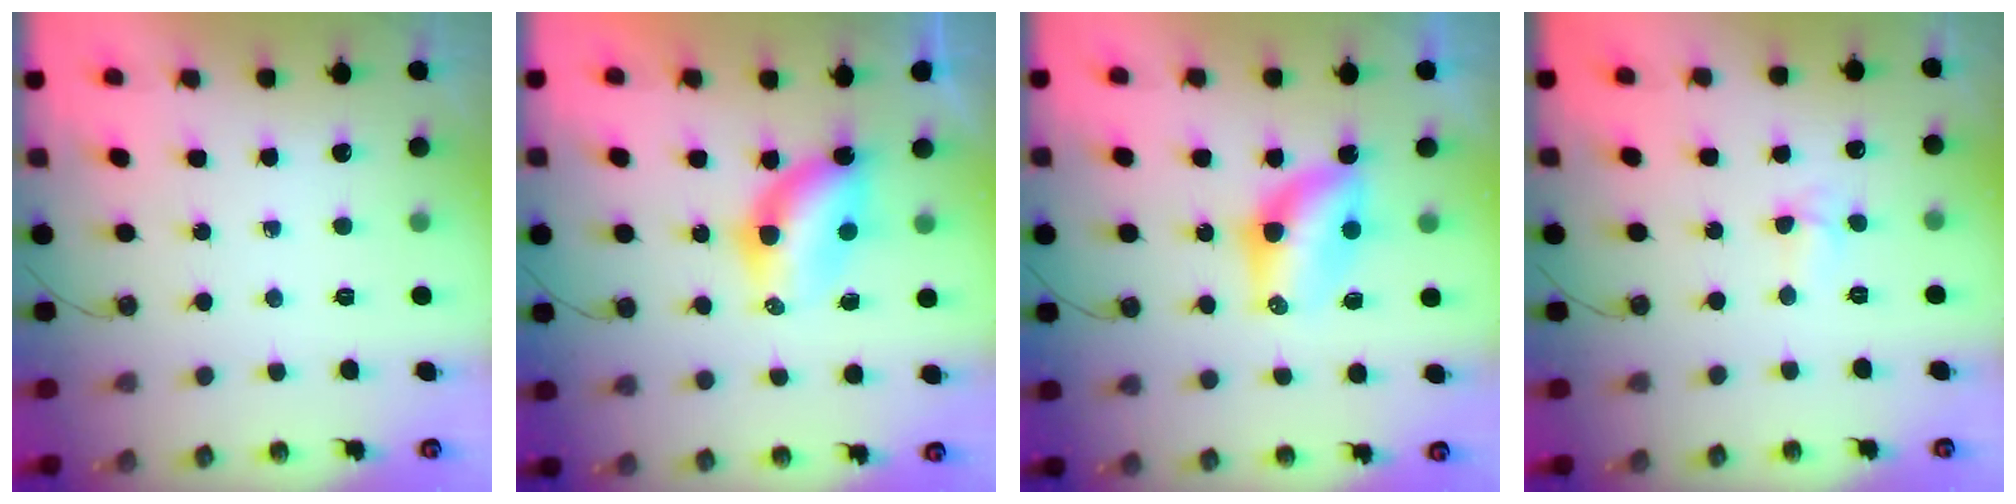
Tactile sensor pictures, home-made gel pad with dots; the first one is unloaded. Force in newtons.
{"total": 8.4, "press": 7.5, "slide": 3.9}
{"total": 6.8, "press": 6.8, "slide": 0.5}
{"total": 4.2, "press": 2.8, "slide": 3.1}